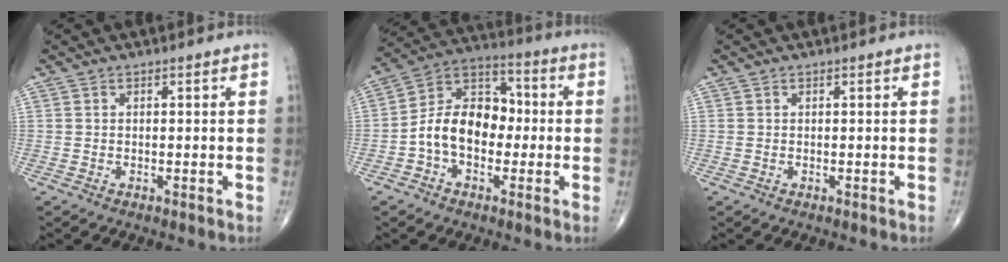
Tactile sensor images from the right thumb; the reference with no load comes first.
{"total": 12.8, "force": [-1.9, 8.9, 9.0], "torque": [-0.132, 0.044, -0.048]}
{"total": 0.0}